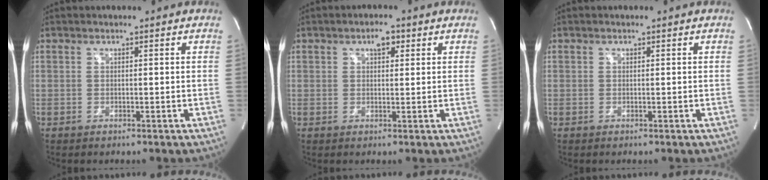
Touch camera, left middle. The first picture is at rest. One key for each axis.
{"total": 2.6, "fx": 1.2, "fy": 1.3, "fz": 1.8, "tx": -0.032, "ty": 0.012, "tz": 0.021}
{"total": 0.0}